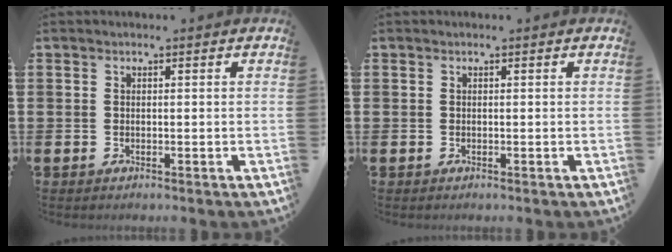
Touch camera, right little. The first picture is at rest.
{"total": 0.0}